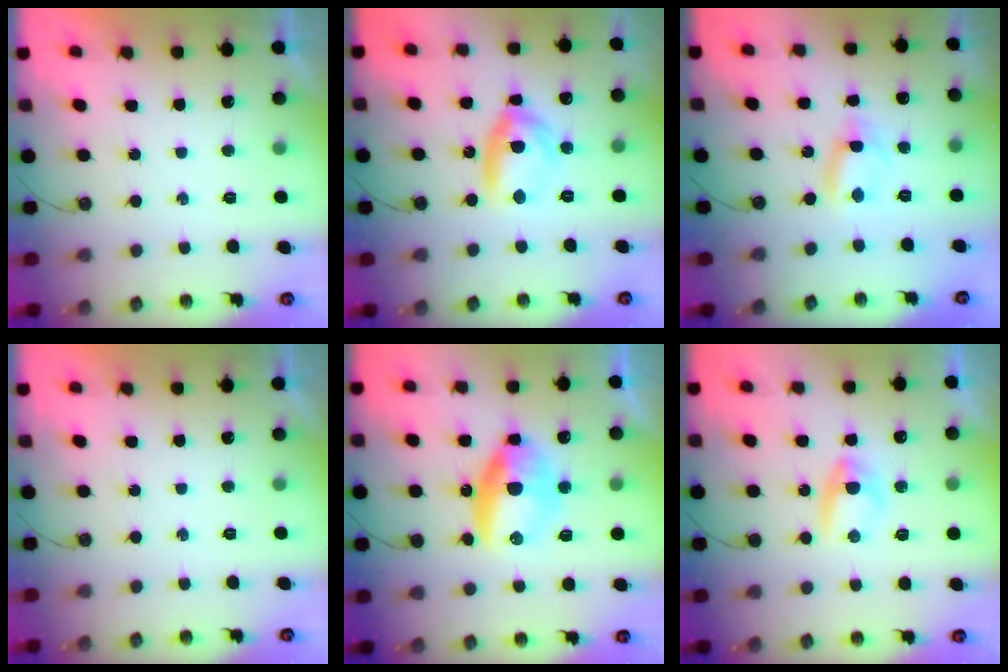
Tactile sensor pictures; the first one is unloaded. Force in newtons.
{"total": 12.2, "press": 12.1, "slide": 1.1}
{"total": 2.8, "press": 2.8, "slide": 0.2}
{"total": 0.0}
{"total": 10.1, "press": 10.0, "slide": 0.8}
{"total": 4.2, "press": 4.1, "slide": 0.9}